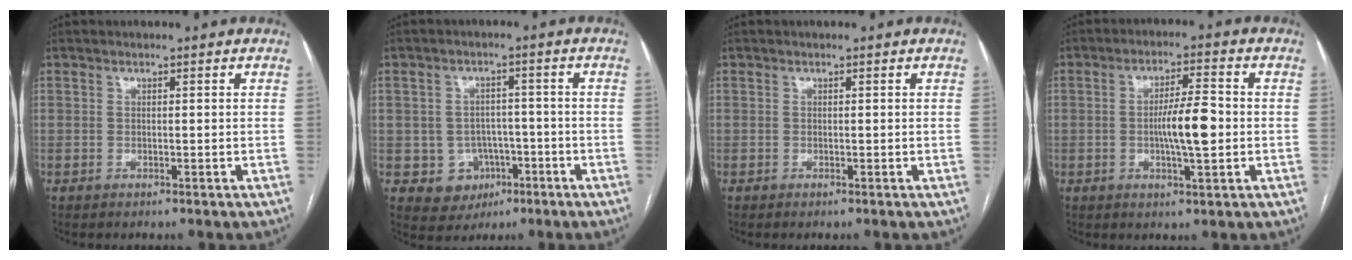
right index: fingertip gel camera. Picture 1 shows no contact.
{"total": 6.2, "force": [-2.1, 5.7, 1.1], "torque": [-0.009, 0.015, -0.018]}
{"total": 0.0}
{"total": 7.3, "force": [-0.8, 1.1, 7.2], "torque": [-0.125, 0.004, -0.015]}